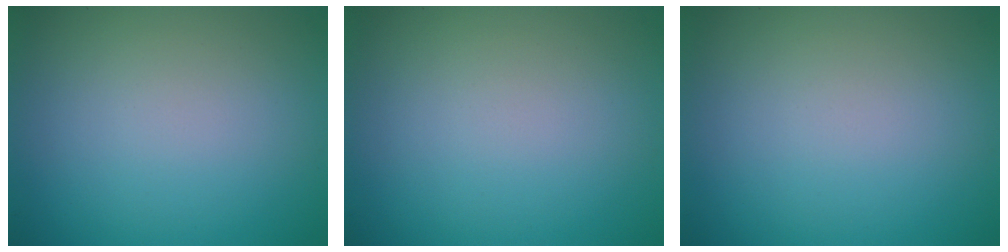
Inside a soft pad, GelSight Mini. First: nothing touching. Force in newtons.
{"total": 0.0}
{"total": 0.0}